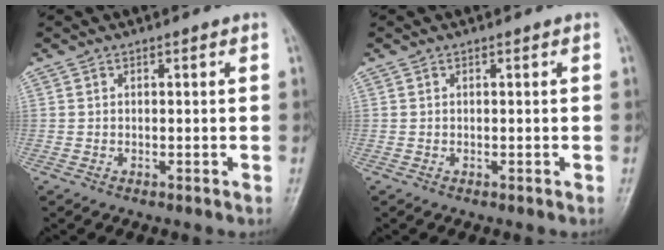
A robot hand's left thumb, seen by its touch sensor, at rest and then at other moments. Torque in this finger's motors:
{"motor_torque": [0.00, 0.00, -0.02, -0.02, 0.00]}